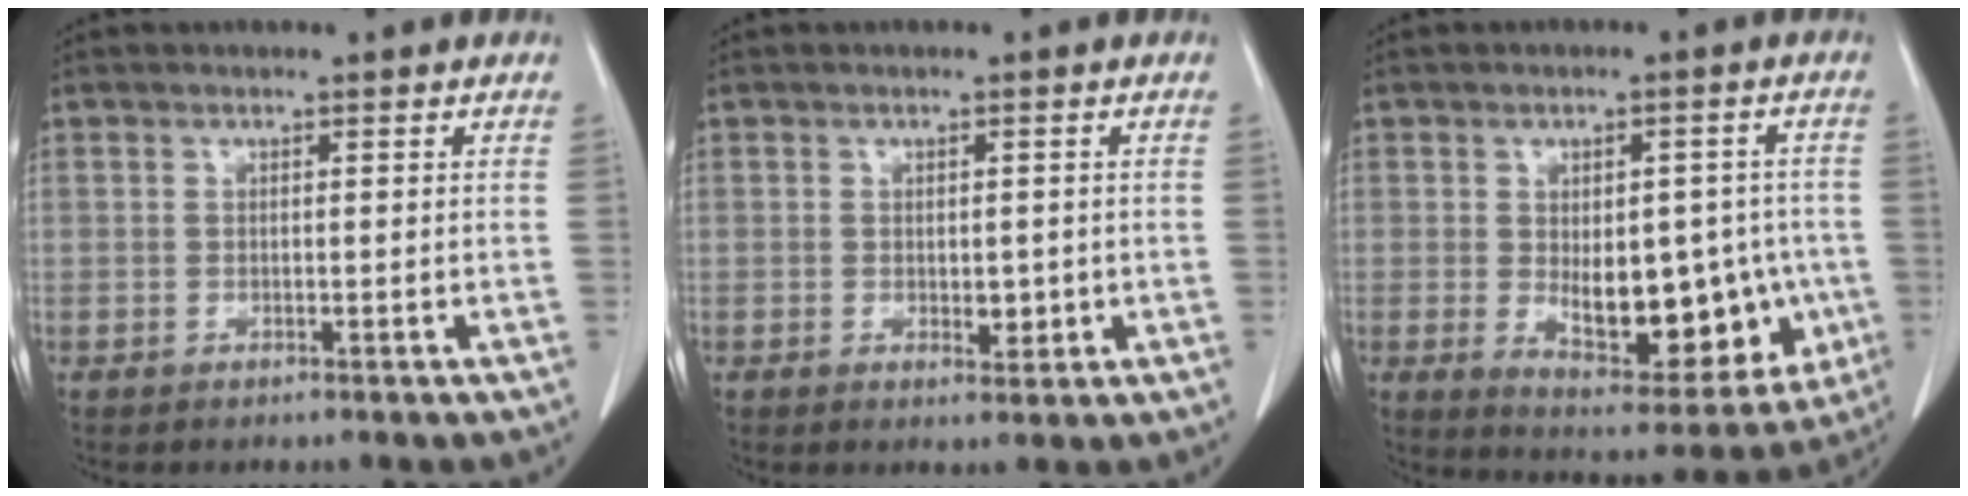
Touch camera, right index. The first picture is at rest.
{"total": 2.4, "force": [-0.4, 1.4, 2.0], "torque": [-0.026, -0.001, 0.000]}
{"total": 15.8, "force": [-2.5, 8.0, 13.4], "torque": [-0.188, 0.004, -0.011]}